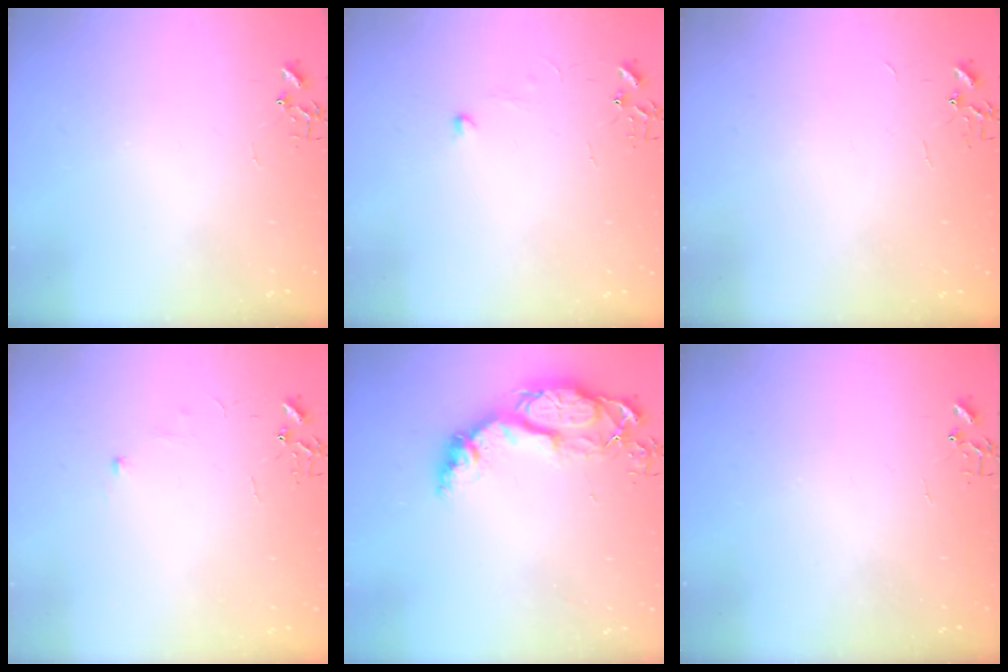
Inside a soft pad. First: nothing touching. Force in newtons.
{"total": 5.4, "press": 5.4, "slide": 0.6}
{"total": 2.2, "press": 2.2, "slide": 0.3}
{"total": 4.7, "press": 4.6, "slide": 0.6}
{"total": 13.9, "press": 13.9, "slide": 1.3}
{"total": 0.0}